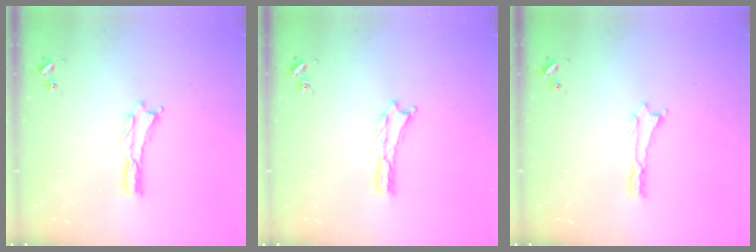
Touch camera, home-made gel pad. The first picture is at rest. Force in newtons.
{"total": 0.0}
{"total": 0.0}